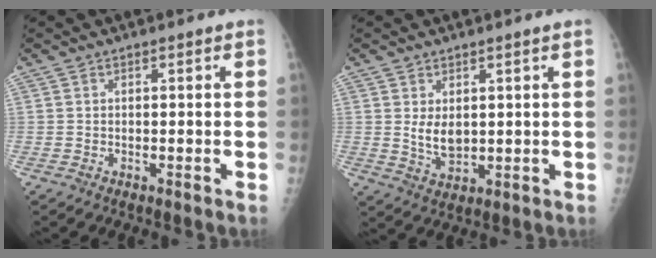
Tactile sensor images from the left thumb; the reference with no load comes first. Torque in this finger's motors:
{"motor_torque": [0.84, 0.99, 0.54, -0.16, 0.04]}